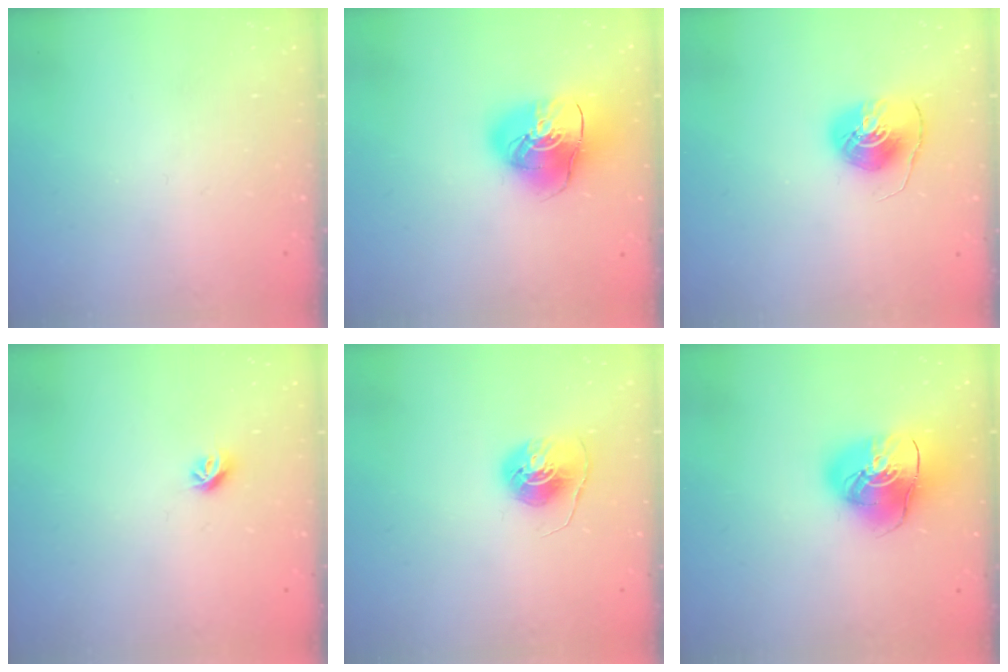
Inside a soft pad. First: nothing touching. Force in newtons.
{"total": 13.8, "press": 13.6, "slide": 2.0}
{"total": 8.8, "press": 8.7, "slide": 0.7}
{"total": 6.0, "press": 6.0, "slide": 0.7}
{"total": 6.8, "press": 6.8, "slide": 0.4}
{"total": 13.8, "press": 13.6, "slide": 2.0}